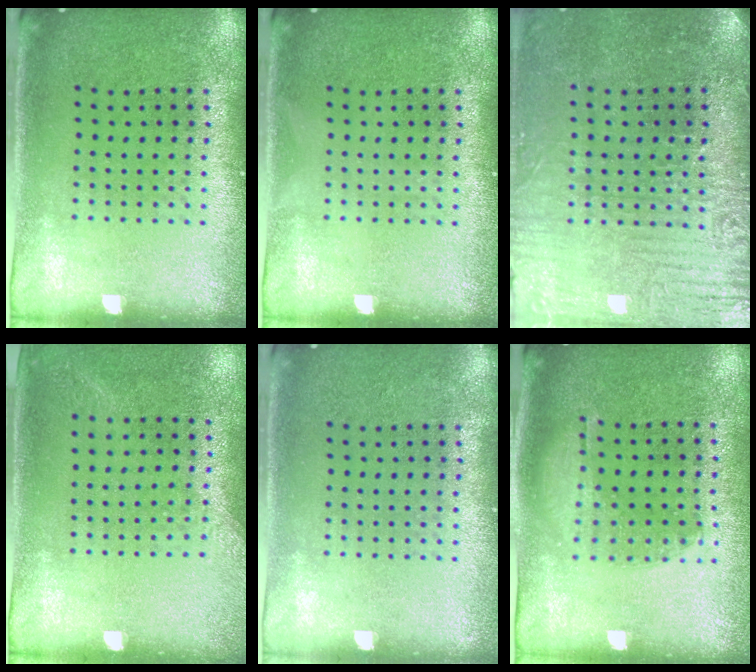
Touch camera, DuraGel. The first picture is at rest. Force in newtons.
{"total": 0.0}
{"total": 3.8, "press": 3.5, "slide": 1.3}
{"total": 1.3, "press": 1.0, "slide": 0.7}
{"total": 0.0}
{"total": 1.1, "press": 0.9, "slide": 0.5}